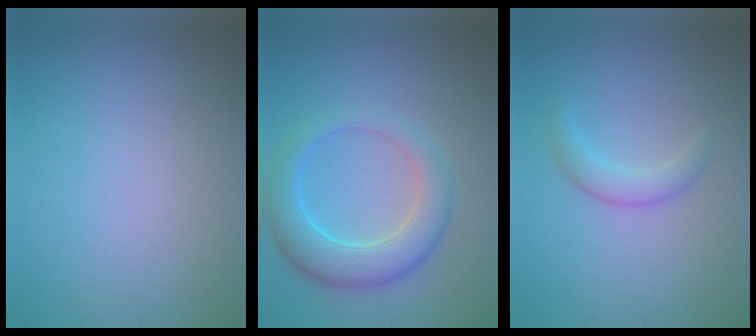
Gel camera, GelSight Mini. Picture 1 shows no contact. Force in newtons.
{"total": 5.8, "press": 5.8, "slide": 0.5}
{"total": 2.2, "press": 2.2, "slide": 0.1}